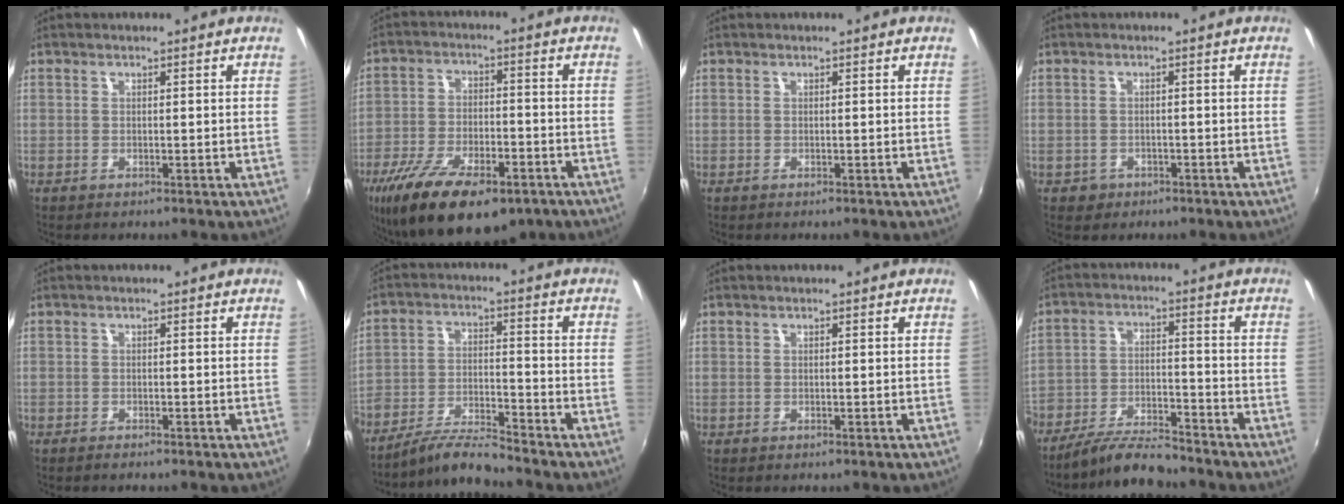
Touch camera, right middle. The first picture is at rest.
{"total": 20.3, "force": [-12.9, 8.4, 13.3], "torque": [-0.267, -0.043, -0.205]}
{"total": 0.0}
{"total": 2.6, "force": [-1.2, 2.2, 0.7], "torque": [-0.020, 0.000, -0.014]}
{"total": 1.0, "force": [-0.9, 0.3, 0.4], "torque": [-0.013, -0.003, -0.018]}
{"total": 8.5, "force": [-7.9, 0.0, 3.0], "torque": [-0.064, 0.002, -0.152]}
{"total": 0.0}
{"total": 10.2, "force": [-8.9, 2.4, 4.5], "torque": [-0.102, -0.006, -0.156]}